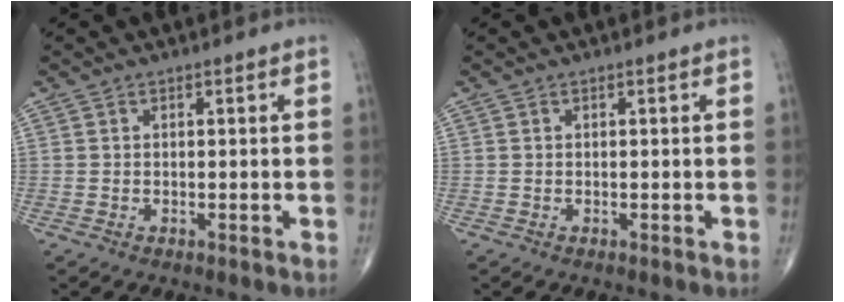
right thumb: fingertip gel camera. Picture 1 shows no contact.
{"total": 0.0}